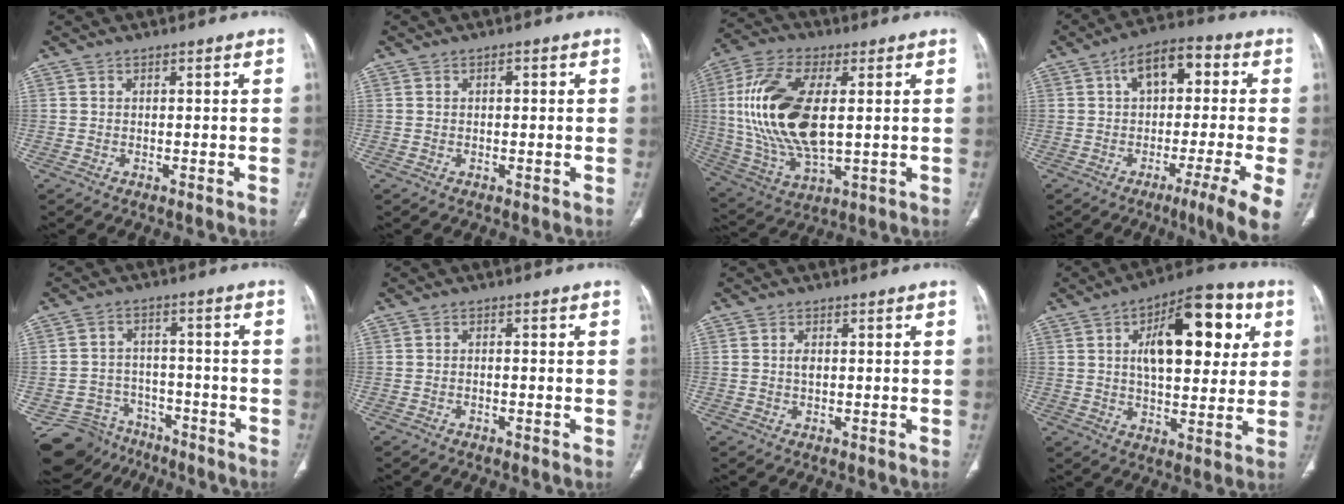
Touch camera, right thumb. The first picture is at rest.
{"total": 0.7, "force": [0.2, 0.4, 0.6], "torque": [-0.003, 0.002, 0.002]}
{"total": 20.5, "force": [2.2, 9.8, 17.8], "torque": [-0.368, -0.007, 0.046]}
{"total": 15.0, "force": [-0.7, 3.9, 14.5], "torque": [-0.213, 0.021, -0.021]}
{"total": 11.9, "force": [-9.3, 7.5, -0.1], "torque": [-0.001, 0.081, -0.136]}
{"total": 0.6, "force": [-0.4, 0.4, 0.3], "torque": [-0.006, 0.004, -0.007]}
{"total": 1.2, "force": [0.1, 0.7, 1.0], "torque": [-0.012, 0.002, 0.002]}
{"total": 19.5, "force": [5.6, 9.3, 16.2], "torque": [-0.189, 0.008, 0.078]}